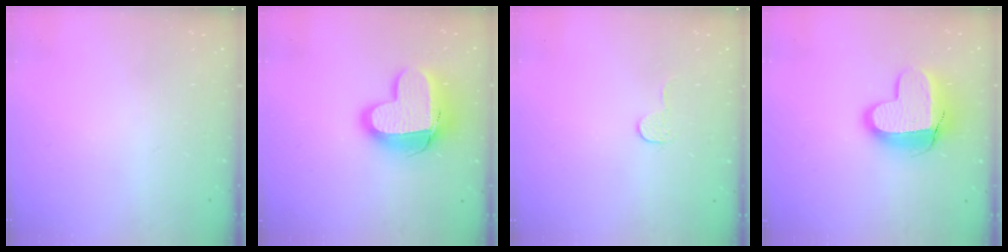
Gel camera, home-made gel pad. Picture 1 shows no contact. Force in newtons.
{"total": 16.0, "press": 16.0, "slide": 1.1}
{"total": 5.7, "press": 5.7, "slide": 0.2}
{"total": 12.7, "press": 12.7, "slide": 1.4}